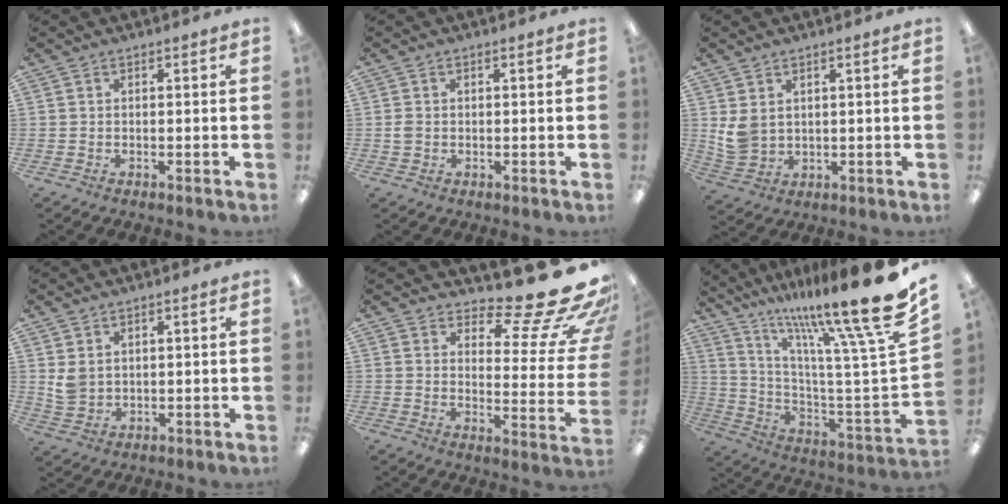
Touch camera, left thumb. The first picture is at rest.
{"total": 1.7, "force": [0.0, 1.2, 1.2], "torque": [-0.023, 0.003, -0.001]}
{"total": 5.4, "force": [2.1, 4.0, 2.9], "torque": [-0.057, -0.003, 0.042]}
{"total": 4.0, "force": [1.8, 2.8, 2.3], "torque": [-0.047, 0.001, 0.036]}
{"total": 17.8, "force": [12.7, 5.6, 11.2], "torque": [-0.136, -0.105, 0.203]}
{"total": 22.0, "force": [15.8, 0.5, 15.4], "torque": [-0.253, -0.118, 0.241]}